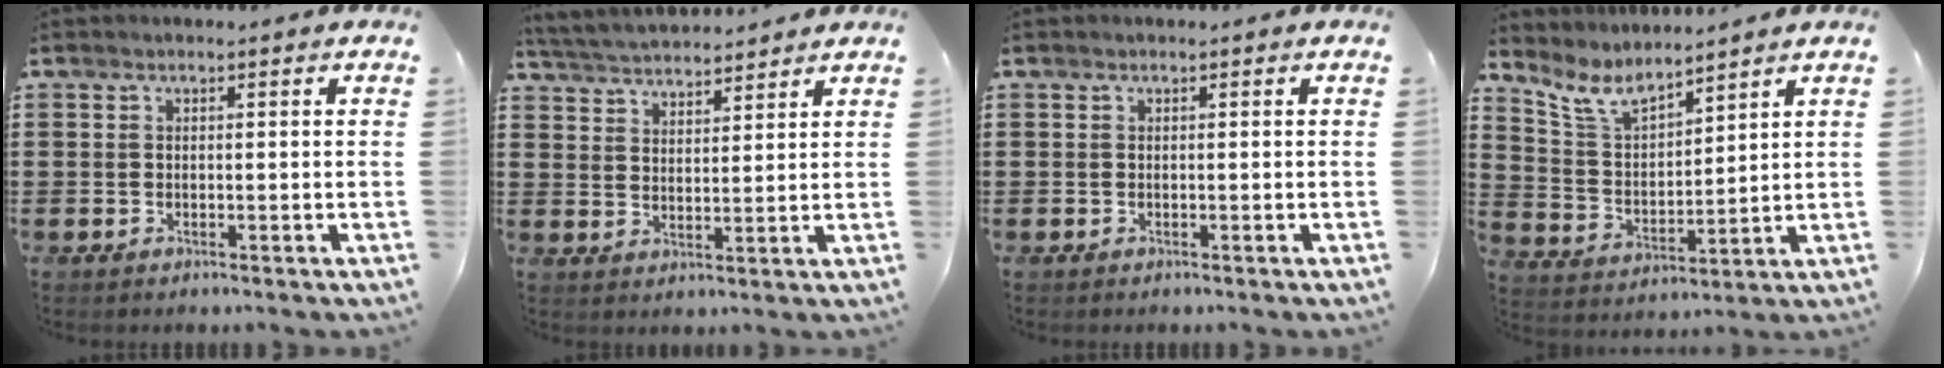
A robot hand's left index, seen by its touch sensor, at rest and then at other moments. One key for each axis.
{"total": 3.9, "fx": 3.9, "fy": 0.3, "fz": 0.0, "tx": -0.017, "ty": -0.016, "tz": 0.069}
{"total": 0.0}
{"total": 6.7, "fx": 5.8, "fy": 1.9, "fz": 2.6, "tx": -0.078, "ty": -0.023, "tz": 0.105}